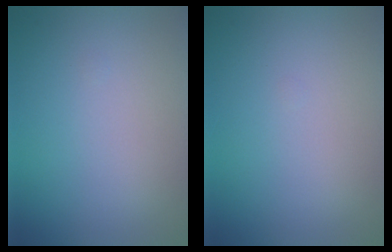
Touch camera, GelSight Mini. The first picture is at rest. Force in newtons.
{"total": 0.0}